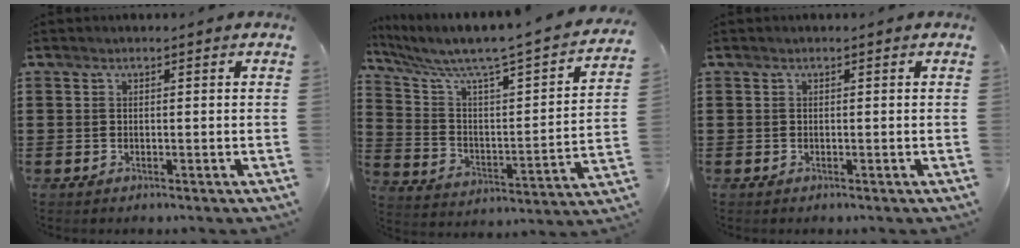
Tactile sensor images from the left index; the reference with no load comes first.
{"total": 4.8, "force": [3.9, 0.6, 2.7], "torque": [-0.076, -0.046, 0.058]}
{"total": 0.0}